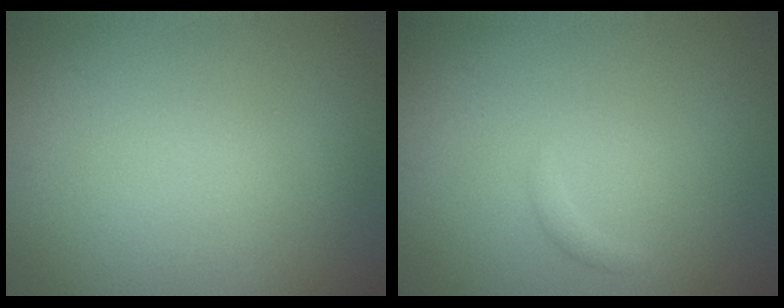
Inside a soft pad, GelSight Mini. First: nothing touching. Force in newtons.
{"total": 0.6, "press": 0.6, "slide": 0.1}